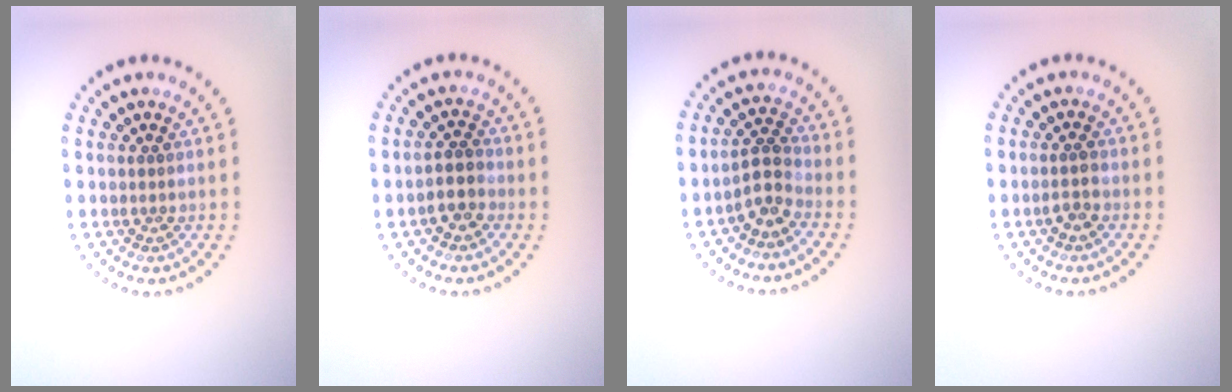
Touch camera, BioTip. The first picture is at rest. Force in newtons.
{"total": 2.3, "press": 2.0, "slide": 1.2}
{"total": 2.4, "press": 1.9, "slide": 1.6}
{"total": 1.3, "press": 1.2, "slide": 0.3}